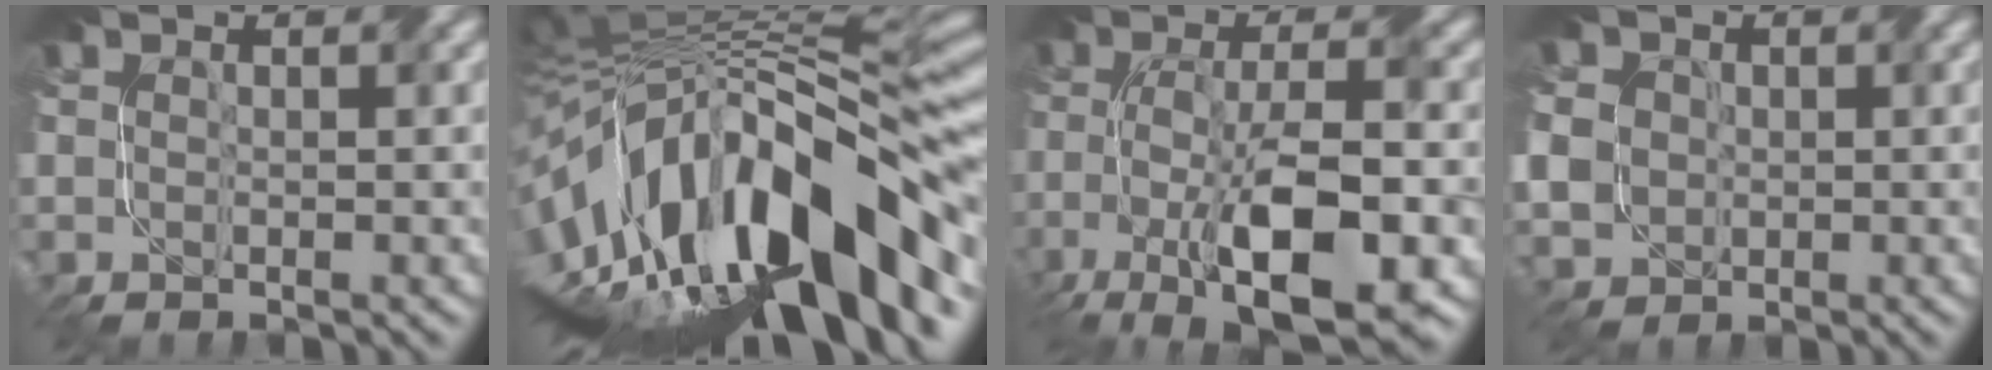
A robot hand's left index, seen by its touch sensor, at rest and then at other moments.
{"total": 17.3, "force": [-4.1, 7.1, 15.2], "torque": [-0.247, 0.016, -0.078]}
{"total": 10.6, "force": [-4.8, 4.0, 8.6], "torque": [-0.159, -0.006, -0.081]}
{"total": 5.5, "force": [1.1, 5.1, 1.8], "torque": [-0.068, 0.027, 0.015]}